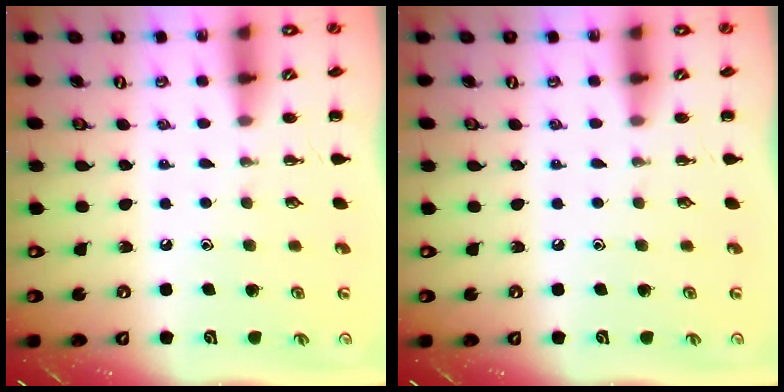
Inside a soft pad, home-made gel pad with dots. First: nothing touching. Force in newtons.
{"total": 0.0}